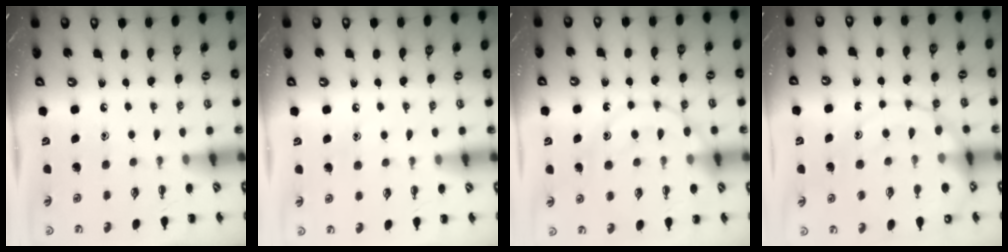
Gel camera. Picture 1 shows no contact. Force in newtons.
{"total": 7.3, "press": 7.1, "slide": 1.5}
{"total": 15.0, "press": 14.9, "slide": 1.3}
{"total": 15.2, "press": 15.0, "slide": 2.4}